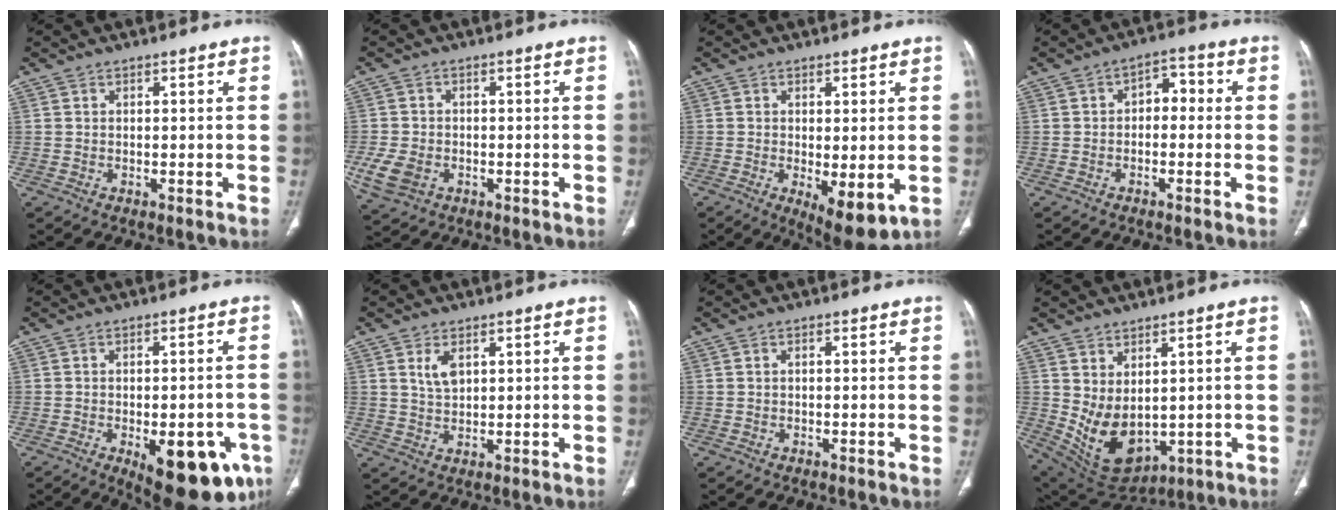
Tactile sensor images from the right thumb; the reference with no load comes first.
{"total": 6.2, "force": [-2.0, 4.6, 3.6], "torque": [-0.077, 0.001, -0.030]}
{"total": 7.8, "force": [-1.8, 2.9, 7.1], "torque": [-0.100, -0.025, -0.018]}
{"total": 4.4, "force": [-0.4, 3.0, 3.2], "torque": [-0.022, 0.022, -0.019]}
{"total": 16.8, "force": [-7.1, 7.3, 13.4], "torque": [-0.117, 0.010, -0.076]}
{"total": 3.8, "force": [1.6, 2.1, 2.7], "torque": [-0.048, -0.008, 0.036]}
{"total": 0.0}
{"total": 11.3, "force": [0.5, 7.3, 8.6], "torque": [-0.133, -0.019, 0.048]}